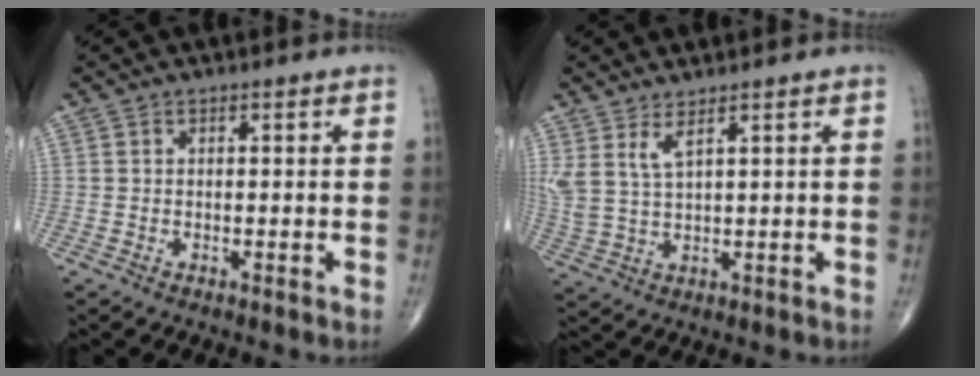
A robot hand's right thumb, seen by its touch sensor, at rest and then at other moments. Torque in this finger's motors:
{"motor_torque": [-0.26, -0.15, 0.26, 0.55, 0.07]}